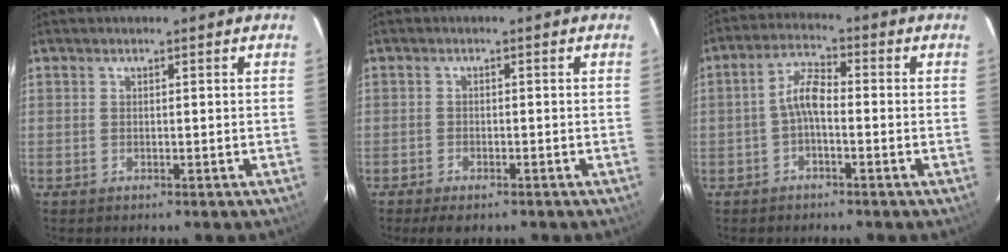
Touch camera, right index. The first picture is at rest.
{"total": 3.7, "force": [-2.9, 1.4, 1.8], "torque": [-0.049, -0.012, -0.049]}
{"total": 4.6, "force": [-1.4, 1.7, 4.0], "torque": [-0.084, 0.017, -0.031]}